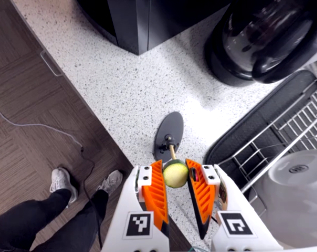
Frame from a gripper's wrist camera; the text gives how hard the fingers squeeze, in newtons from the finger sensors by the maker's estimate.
{"total": 11.3, "left": 11.2, "right": 11.5}